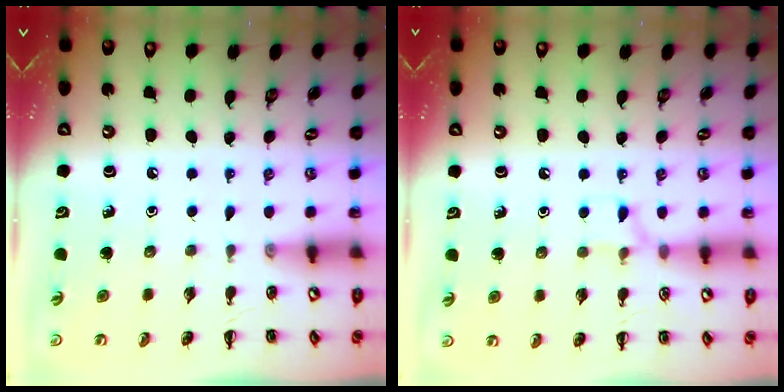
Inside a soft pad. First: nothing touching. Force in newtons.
{"total": 5.3, "press": 5.2, "slide": 1.1}